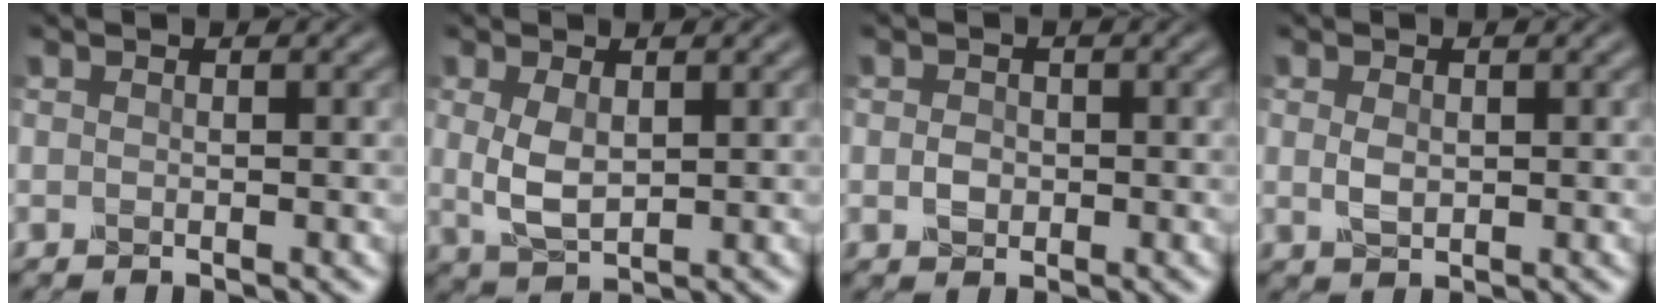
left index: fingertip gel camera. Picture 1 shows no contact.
{"total": 2.9, "force": [0.5, 1.7, 2.3], "torque": [-0.065, 0.003, 0.016]}
{"total": 1.1, "force": [-0.2, 1.0, 0.4], "torque": [-0.017, 0.004, -0.007]}
{"total": 1.2, "force": [0.2, 0.9, 0.8], "torque": [-0.029, 0.001, 0.005]}